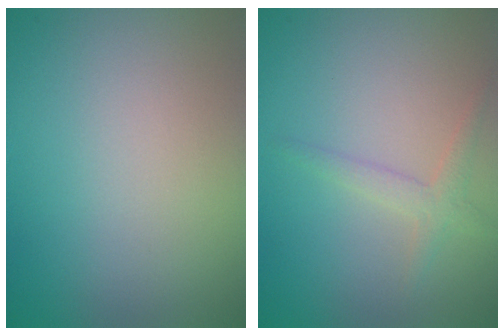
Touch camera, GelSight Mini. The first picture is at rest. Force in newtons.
{"total": 1.7, "press": 1.6, "slide": 0.1}